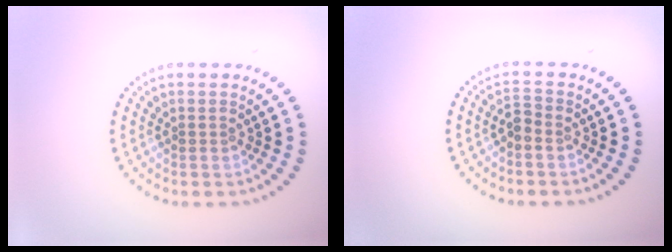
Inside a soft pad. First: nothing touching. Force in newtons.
{"total": 1.1, "press": 1.0, "slide": 0.4}